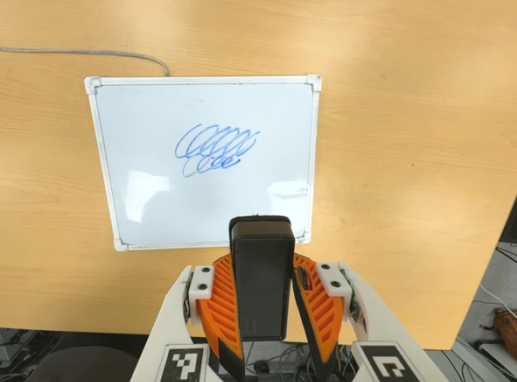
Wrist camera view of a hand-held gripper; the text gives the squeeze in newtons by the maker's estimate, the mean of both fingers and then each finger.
{"total": 8.6, "left": 6.9, "right": 10.3}